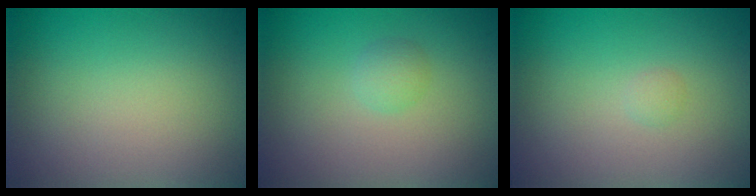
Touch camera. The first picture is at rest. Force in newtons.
{"total": 1.2, "press": 1.2, "slide": 0.1}
{"total": 0.5, "press": 0.5, "slide": 0.1}